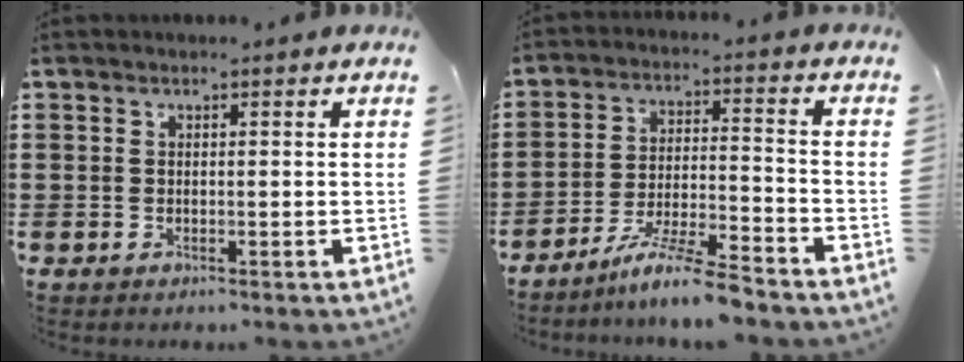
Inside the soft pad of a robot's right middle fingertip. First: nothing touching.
{"total": 7.8, "force": [-6.9, -0.3, 3.7], "torque": [-0.075, -0.007, -0.133]}